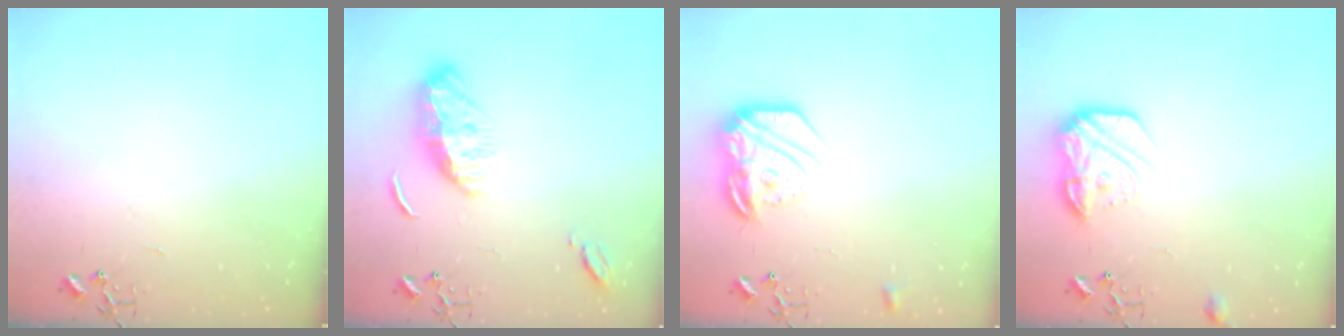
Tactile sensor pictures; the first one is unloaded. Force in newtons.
{"total": 11.1, "press": 11.0, "slide": 1.0}
{"total": 18.3, "press": 18.2, "slide": 1.3}
{"total": 14.1, "press": 14.1, "slide": 0.8}